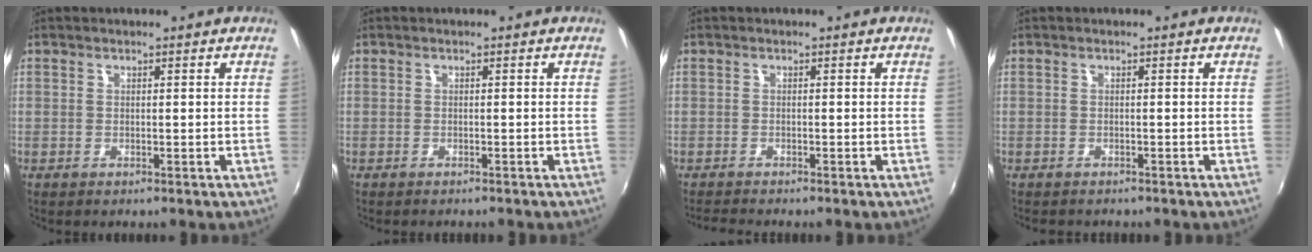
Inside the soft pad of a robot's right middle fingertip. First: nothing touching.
{"total": 1.2, "force": [-1.1, 0.2, 0.4], "torque": [-0.010, -0.004, -0.016]}
{"total": 2.3, "force": [-2.2, -0.1, 0.7], "torque": [-0.021, -0.013, -0.044]}
{"total": 1.6, "force": [-1.5, 0.5, 0.4], "torque": [-0.012, -0.007, -0.020]}